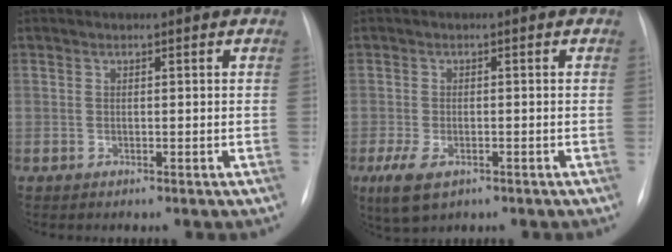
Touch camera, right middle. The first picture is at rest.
{"total": 4.8, "force": [-2.4, 2.3, 3.5], "torque": [-0.081, -0.010, -0.034]}